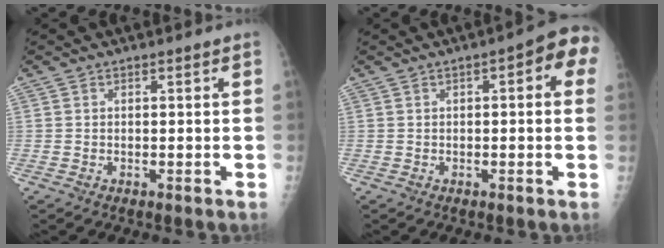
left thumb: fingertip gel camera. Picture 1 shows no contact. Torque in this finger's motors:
{"motor_torque": [-0.11, 0.11, 0.14, 0.17, 0.09]}